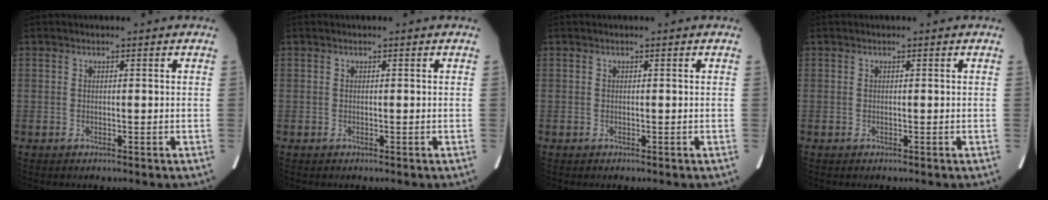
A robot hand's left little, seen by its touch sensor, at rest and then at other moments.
{"total": 0.0}
{"total": 0.0}
{"total": 0.0}